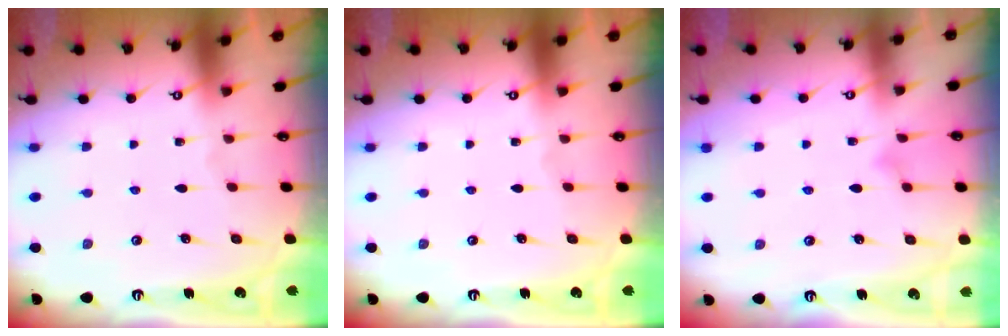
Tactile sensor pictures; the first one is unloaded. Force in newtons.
{"total": 0.0}
{"total": 4.0, "press": 4.0, "slide": 0.2}